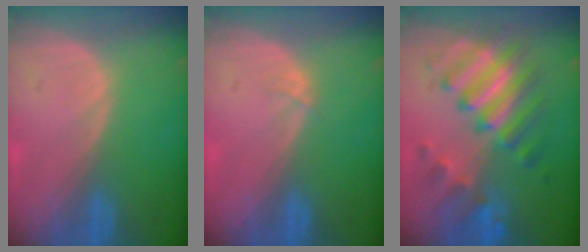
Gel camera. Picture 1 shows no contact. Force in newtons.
{"total": 0.7, "press": 0.6, "slide": 0.3}
{"total": 9.0, "press": 9.0, "slide": 0.4}